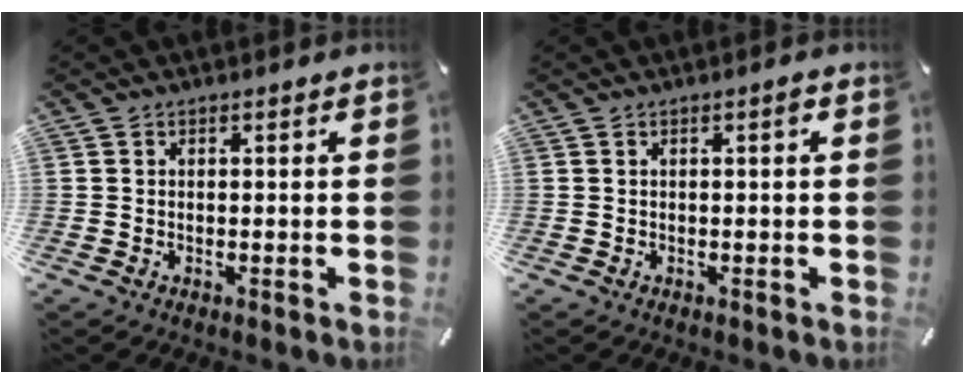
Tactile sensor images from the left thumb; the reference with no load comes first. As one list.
[{"total": 1.1, "force": [0.2, 0.2, 1.1], "torque": [-0.020, 0.003, 0.002]}]